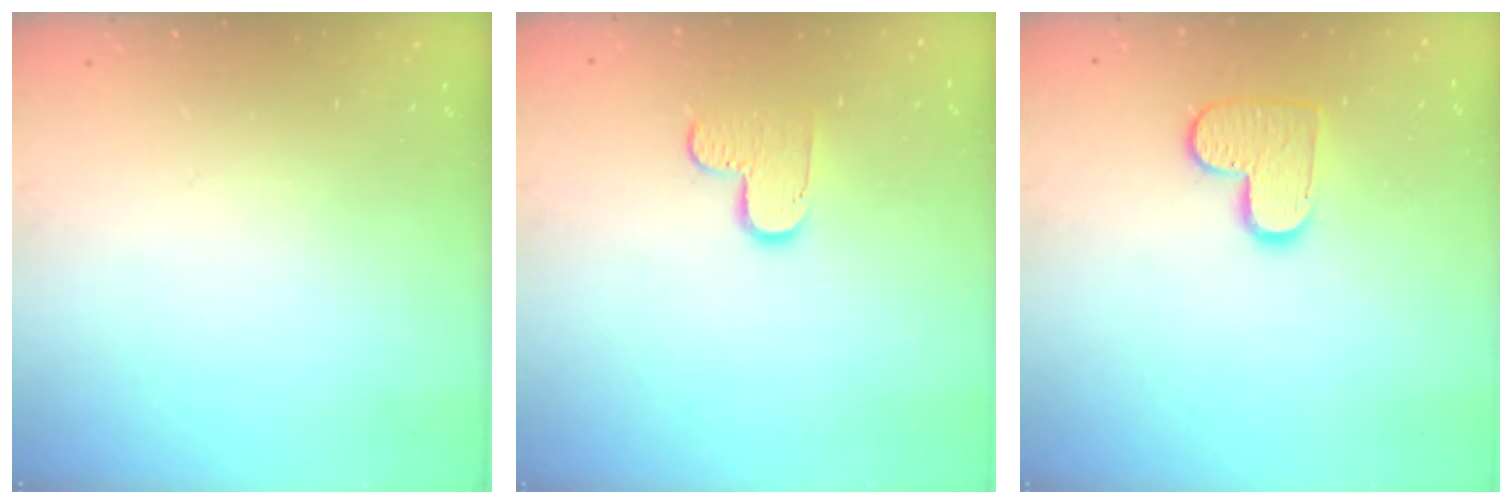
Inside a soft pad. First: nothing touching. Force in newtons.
{"total": 6.3, "press": 6.3, "slide": 0.4}
{"total": 10.0, "press": 10.0, "slide": 0.6}